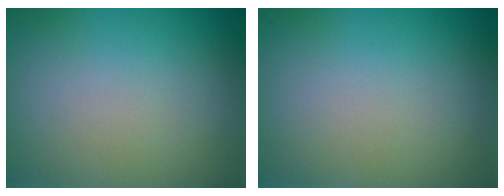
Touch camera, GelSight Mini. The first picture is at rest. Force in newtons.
{"total": 0.0}